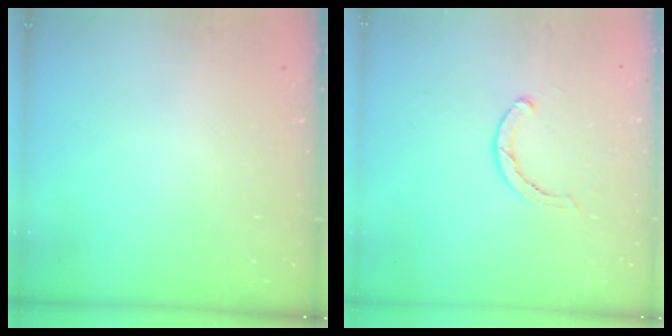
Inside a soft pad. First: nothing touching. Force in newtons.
{"total": 2.8, "press": 2.8, "slide": 0.2}